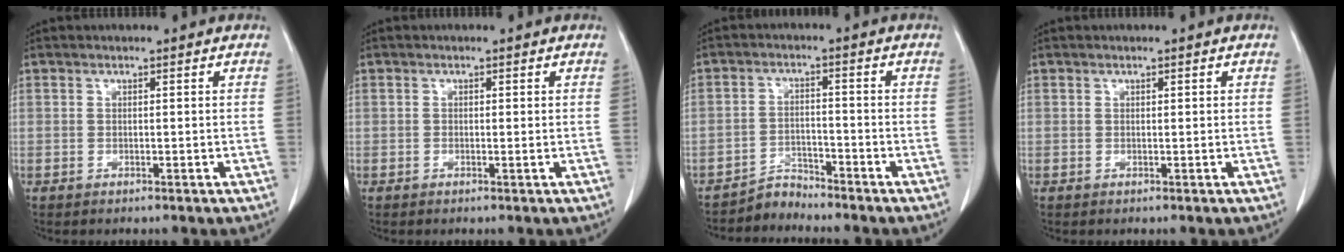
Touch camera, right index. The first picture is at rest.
{"total": 0.0}
{"total": 3.2, "force": [-3.1, 0.3, -1.0], "torque": [0.026, -0.003, -0.054]}
{"total": 0.0}